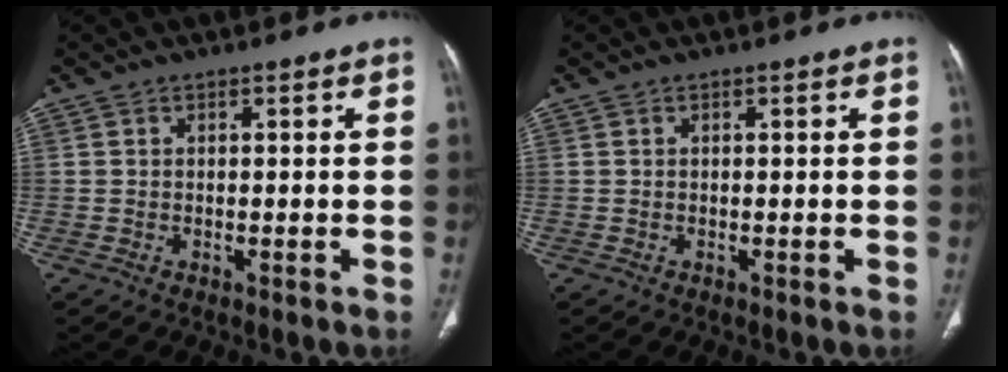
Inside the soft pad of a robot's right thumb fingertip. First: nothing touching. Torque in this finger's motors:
{"motor_torque": [0.04, 0.03, 0.03, -0.03, 0.01]}